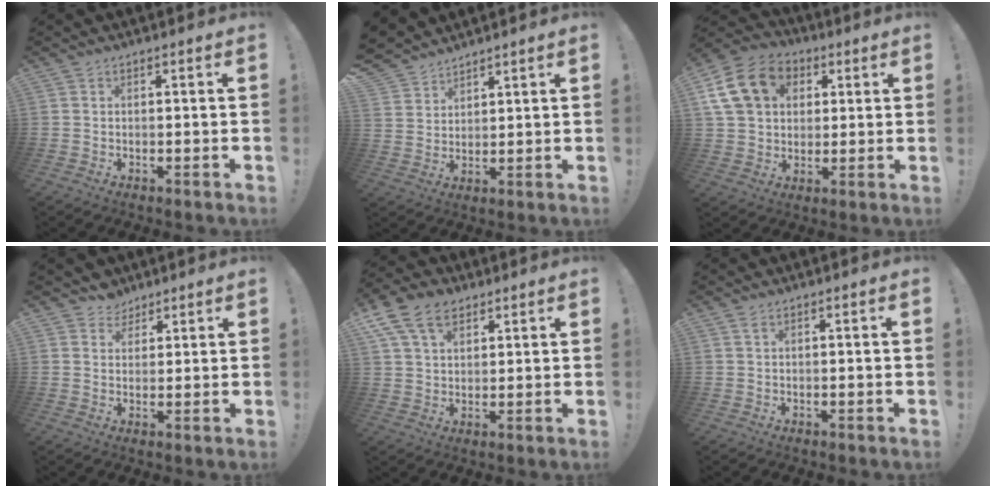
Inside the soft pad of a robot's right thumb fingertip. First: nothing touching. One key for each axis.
{"total": 6.2, "fx": 5.0, "fy": 3.6, "fz": 0.6, "tx": -0.022, "ty": -0.040, "tz": 0.101}
{"total": 17.7, "fx": 5.8, "fy": 13.9, "fz": 9.3, "tx": -0.145, "ty": -0.007, "tz": 0.116}
{"total": 4.4, "fx": 3.2, "fy": 3.0, "fz": -0.1, "tx": 0.001, "ty": -0.018, "tz": 0.061}
{"total": 11.7, "fx": 6.1, "fy": 7.8, "fz": 6.1, "tx": -0.102, "ty": -0.018, "tz": 0.120}
{"total": 1.0, "fx": 0.6, "fy": 0.2, "fz": 0.8, "tx": -0.011, "ty": 0.000, "tz": 0.008}